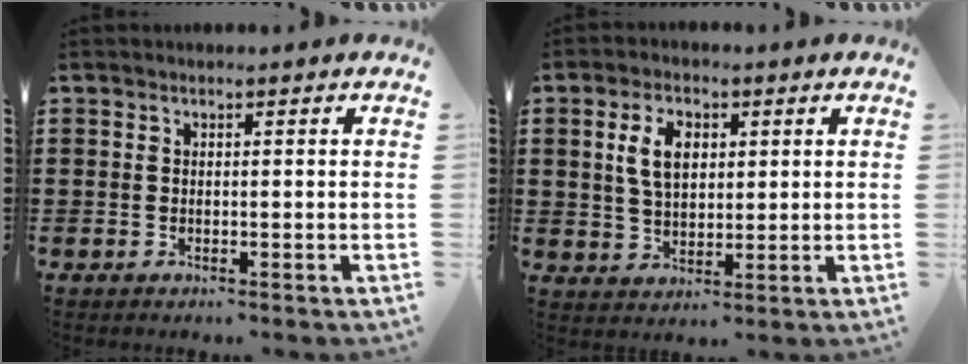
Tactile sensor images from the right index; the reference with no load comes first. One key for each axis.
{"total": 6.2, "fx": 1.6, "fy": 3.8, "fz": 4.6, "tx": -0.102, "ty": 0.010, "tz": 0.022}